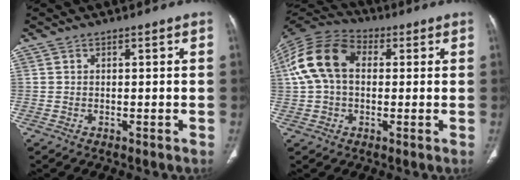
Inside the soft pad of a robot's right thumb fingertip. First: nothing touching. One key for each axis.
{"total": 13.9, "fx": 2.1, "fy": 9.6, "fz": 9.8, "tx": -0.193, "ty": 0.037, "tz": 0.027}